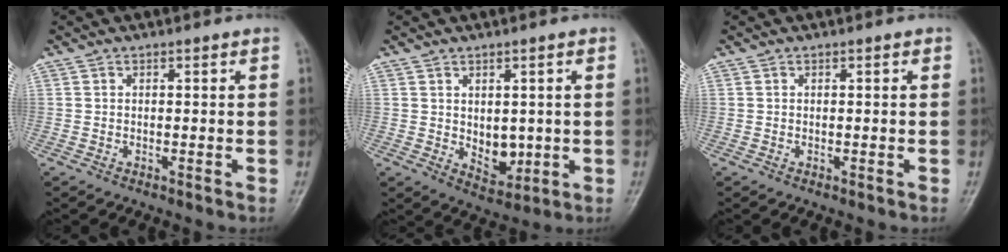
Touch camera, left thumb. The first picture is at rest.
{"total": 6.1, "force": [-0.1, 4.1, 4.5], "torque": [-0.042, -0.014, 0.015]}
{"total": 0.0}